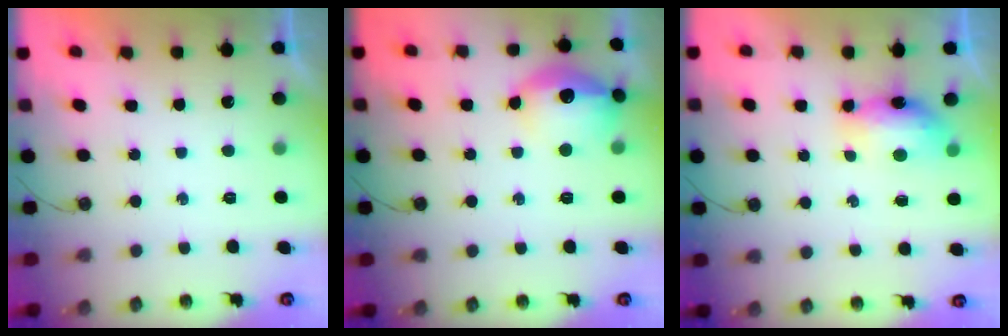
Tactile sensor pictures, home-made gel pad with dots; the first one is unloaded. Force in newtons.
{"total": 14.9, "press": 14.8, "slide": 1.1}
{"total": 15.8, "press": 9.7, "slide": 12.5}